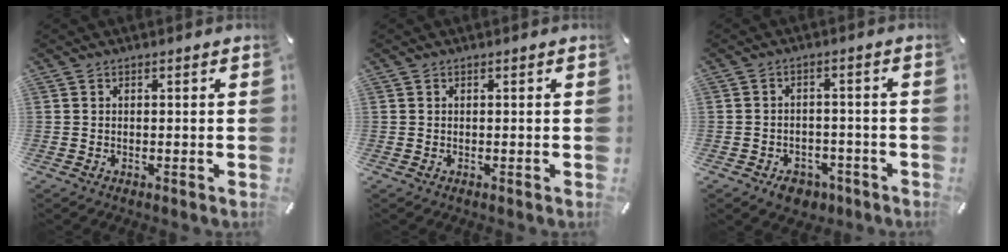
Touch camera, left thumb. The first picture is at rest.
{"total": 0.0}
{"total": 5.5, "force": [-3.3, 3.8, 2.3], "torque": [-0.036, 0.020, -0.057]}